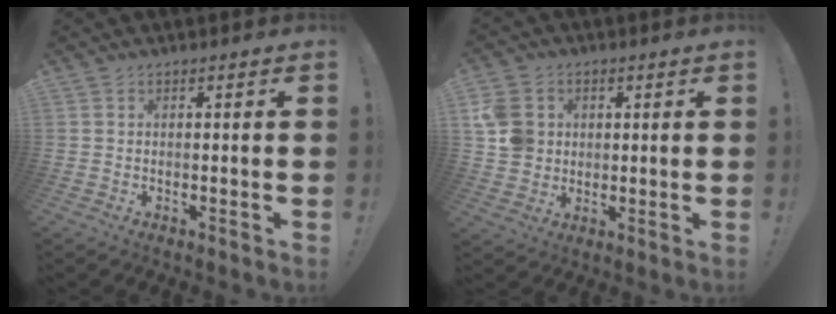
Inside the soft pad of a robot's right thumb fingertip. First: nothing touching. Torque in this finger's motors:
{"motor_torque": [-0.27, 0.50, 0.19, 0.14, 0.16]}